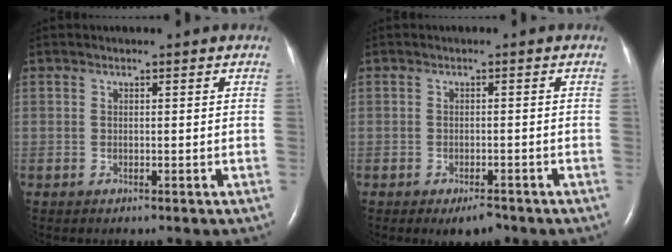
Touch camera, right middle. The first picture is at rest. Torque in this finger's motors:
{"motor_torque": [-0.26, -0.01, 0.14, 0.04]}